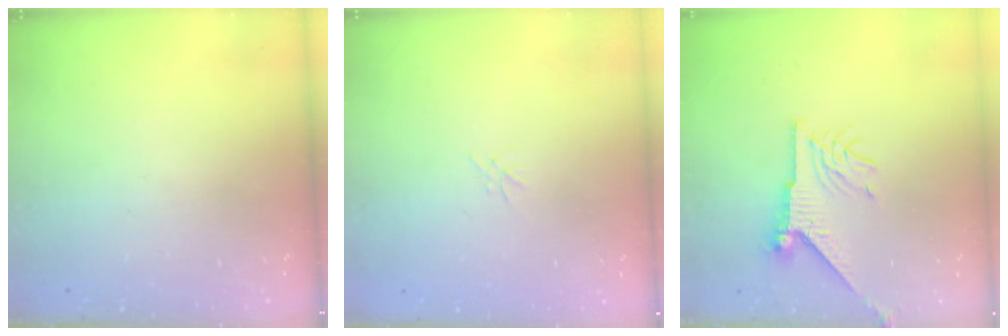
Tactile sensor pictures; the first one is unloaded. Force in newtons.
{"total": 0.0}
{"total": 9.2, "press": 9.2, "slide": 0.2}